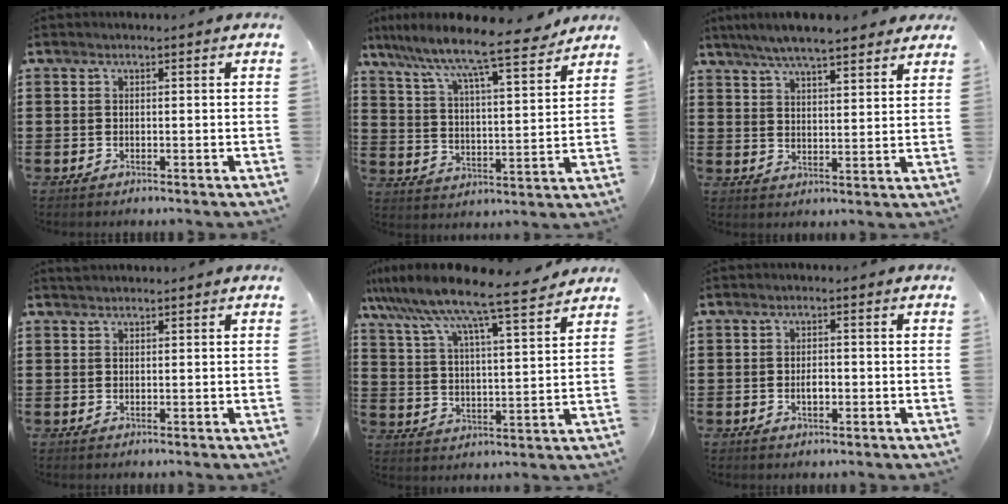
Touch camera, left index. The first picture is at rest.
{"total": 8.4, "force": [7.5, 0.0, 3.7], "torque": [-0.104, -0.054, 0.122]}
{"total": 6.0, "force": [5.5, 0.7, 2.3], "torque": [-0.063, -0.016, 0.099]}
{"total": 0.8, "force": [0.8, 0.1, 0.1], "torque": [-0.003, 0.000, 0.015]}
{"total": 8.2, "force": [7.4, -0.5, 3.6], "torque": [-0.100, -0.050, 0.118]}
{"total": 2.1, "force": [-0.5, 1.0, 1.9], "torque": [-0.037, 0.002, -0.009]}